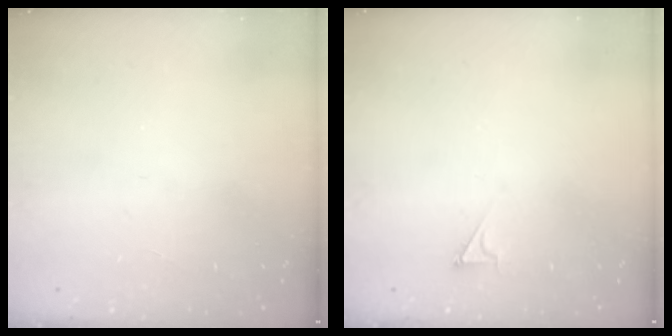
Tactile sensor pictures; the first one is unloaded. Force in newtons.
{"total": 2.1, "press": 2.1, "slide": 0.3}